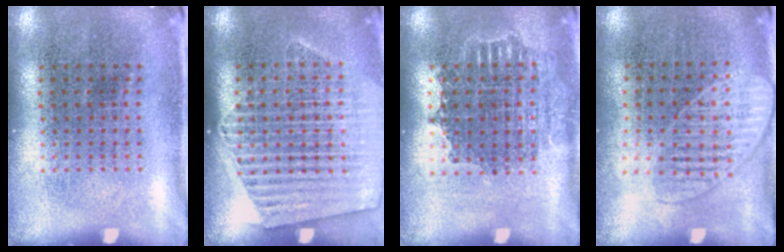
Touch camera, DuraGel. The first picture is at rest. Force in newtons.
{"total": 1.6, "press": 1.4, "slide": 0.6}
{"total": 1.4, "press": 1.2, "slide": 0.7}
{"total": 1.3, "press": 1.2, "slide": 0.6}